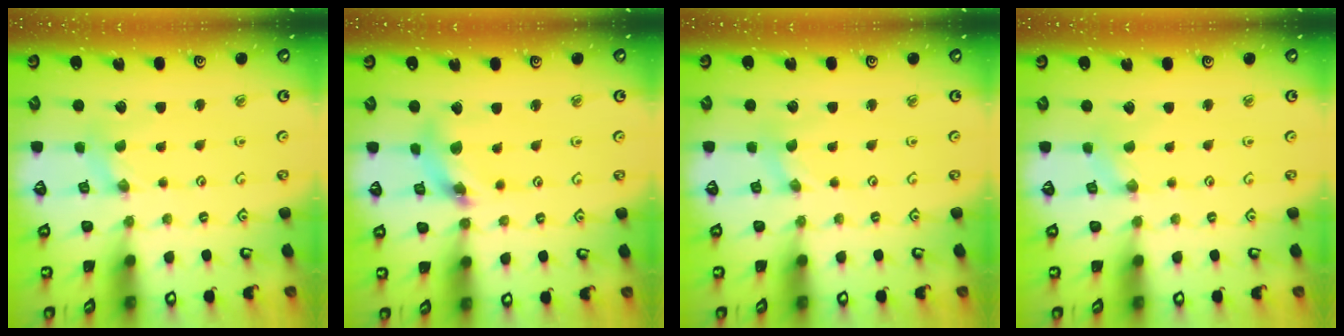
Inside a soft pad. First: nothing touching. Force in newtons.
{"total": 8.5, "press": 8.4, "slide": 0.9}
{"total": 0.0}
{"total": 0.8, "press": 0.8, "slide": 0.1}